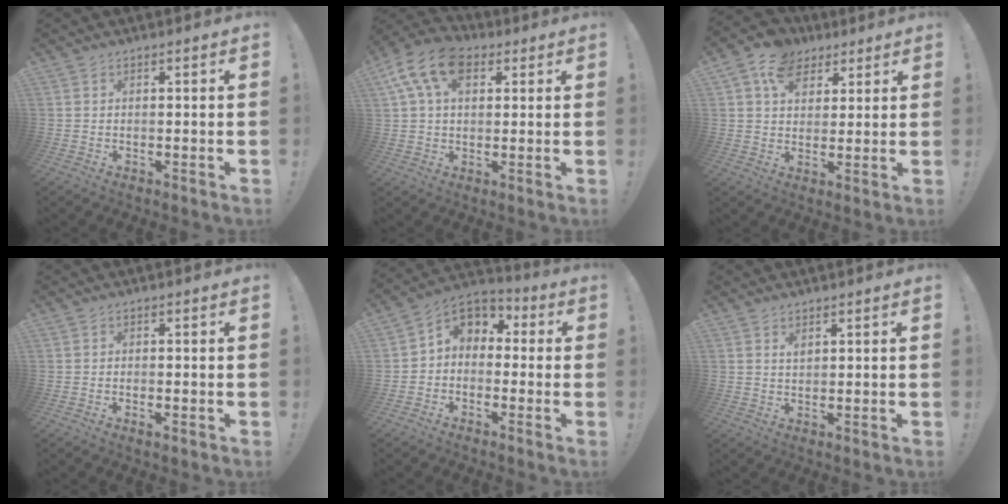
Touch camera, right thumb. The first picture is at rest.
{"total": 13.9, "force": [5.3, 9.0, 9.2], "torque": [-0.168, 0.000, 0.102]}
{"total": 7.2, "force": [5.0, 2.8, 4.3], "torque": [-0.076, -0.020, 0.092]}
{"total": 1.2, "force": [-0.6, 0.4, 1.0], "torque": [-0.016, 0.002, -0.010]}
{"total": 6.2, "force": [-0.5, 5.2, 3.3], "torque": [-0.068, 0.011, -0.002]}
{"total": 1.2, "force": [0.9, 0.3, 0.7], "torque": [-0.012, -0.002, 0.016]}